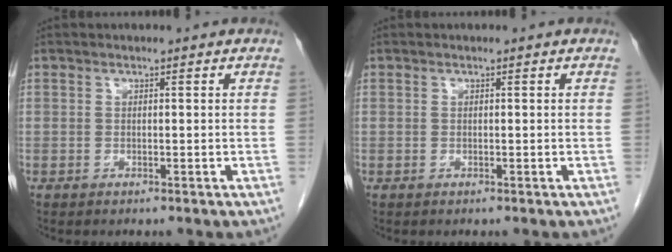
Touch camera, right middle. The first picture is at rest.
{"total": 0.0}